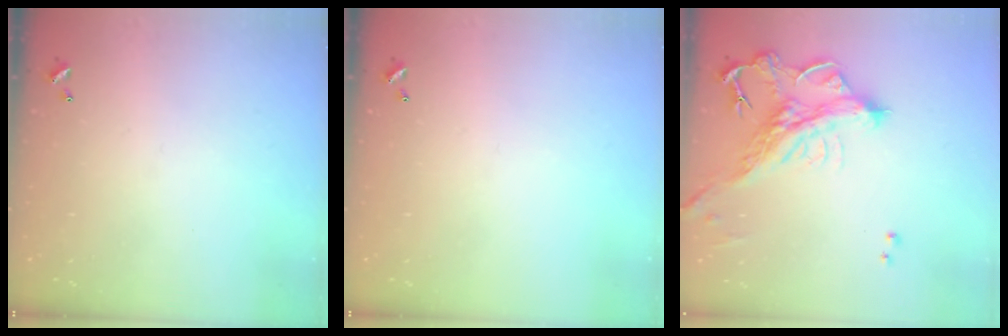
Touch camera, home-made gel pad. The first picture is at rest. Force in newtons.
{"total": 0.0}
{"total": 5.3, "press": 5.1, "slide": 1.4}